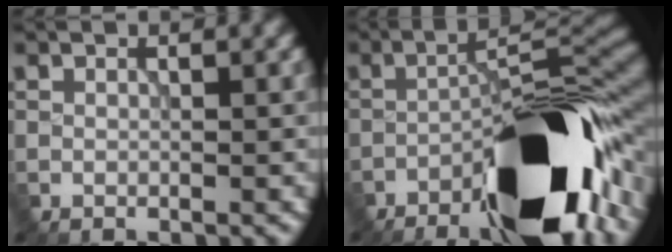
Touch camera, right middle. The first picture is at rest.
{"total": 17.4, "force": [-9.8, 5.6, 13.3], "torque": [-0.180, -0.005, -0.168]}